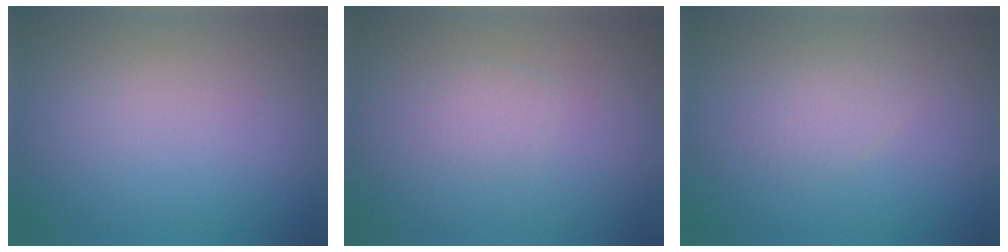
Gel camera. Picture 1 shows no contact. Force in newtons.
{"total": 1.0, "press": 1.0, "slide": 0.0}
{"total": 1.6, "press": 1.6, "slide": 0.1}